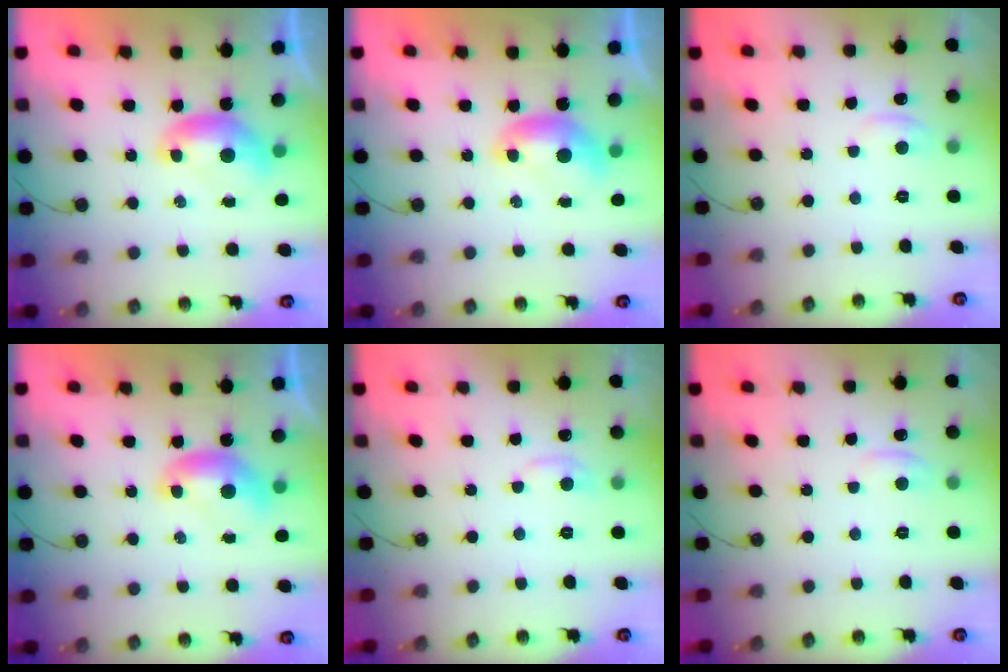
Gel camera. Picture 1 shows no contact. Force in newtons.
{"total": 0.0}
{"total": 1.0, "press": 0.8, "slide": 0.7}
{"total": 0.0}
{"total": 1.0, "press": 0.4, "slide": 0.9}
{"total": 1.0, "press": 0.8, "slide": 0.7}